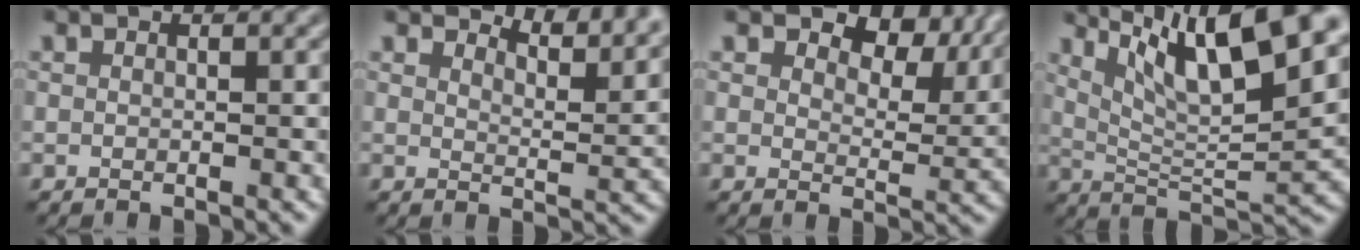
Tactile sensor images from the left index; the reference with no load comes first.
{"total": 4.9, "force": [4.6, 0.8, 1.4], "torque": [-0.025, -0.004, 0.056]}
{"total": 6.8, "force": [4.9, 3.3, 3.5], "torque": [-0.059, -0.003, 0.062]}
{"total": 12.0, "force": [6.8, 3.4, 9.3], "torque": [-0.143, 0.012, 0.108]}